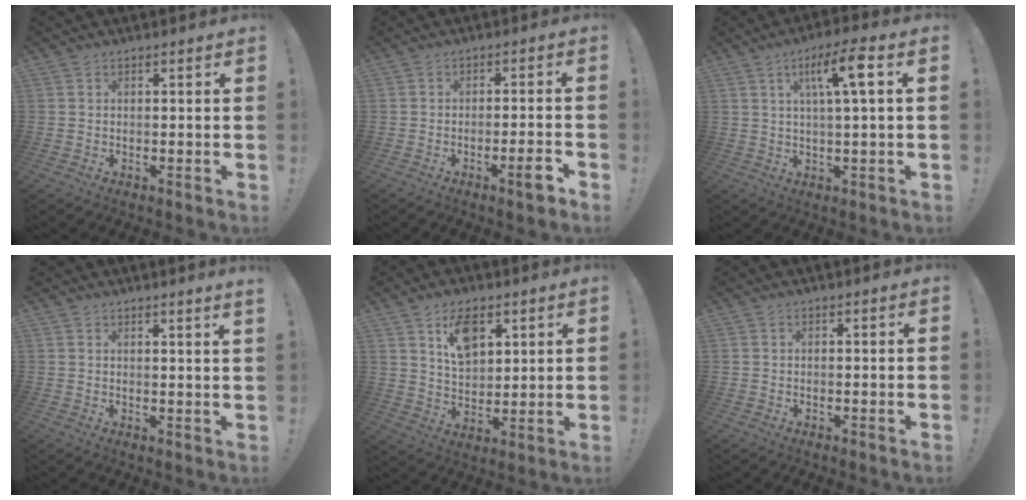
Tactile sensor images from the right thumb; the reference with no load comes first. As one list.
[{"total": 5.5, "force": [-2.8, 0.4, 4.7], "torque": [-0.070, 0.011, -0.045]}, {"total": 9.5, "force": [2.7, 1.2, 9.0], "torque": [-0.151, 0.003, 0.037]}, {"total": 2.0, "force": [1.5, -1.1, 0.8], "torque": [-0.006, -0.014, 0.022]}, {"total": 10.3, "force": [5.7, 6.1, 6.1], "torque": [-0.095, -0.019, 0.107]}, {"total": 0.0}]